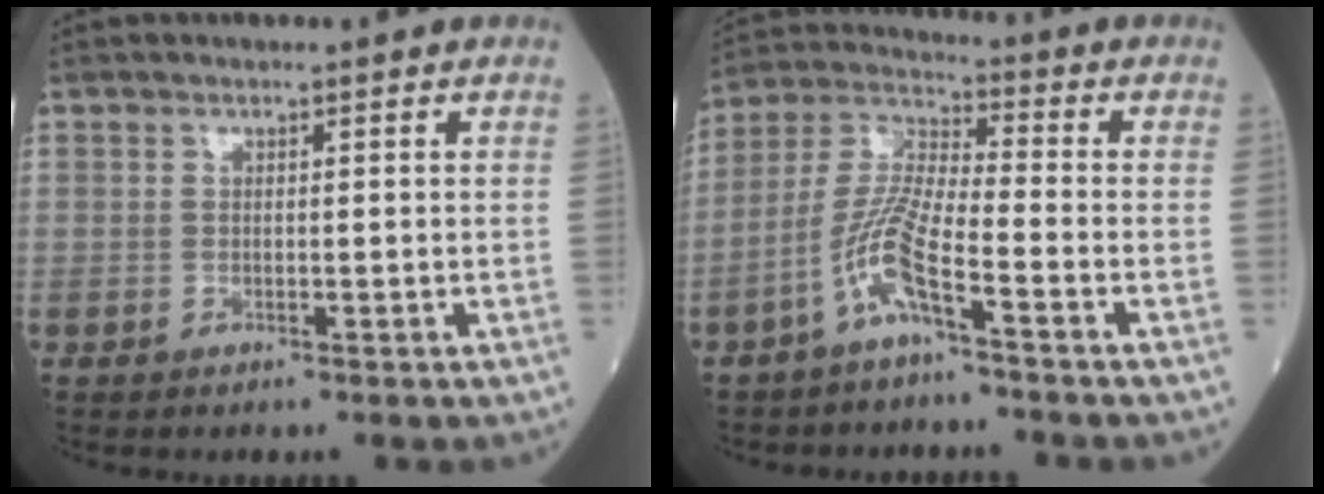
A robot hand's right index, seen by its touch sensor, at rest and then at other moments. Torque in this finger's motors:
{"motor_torque": [0.90, -0.66, 0.24, 0.07]}